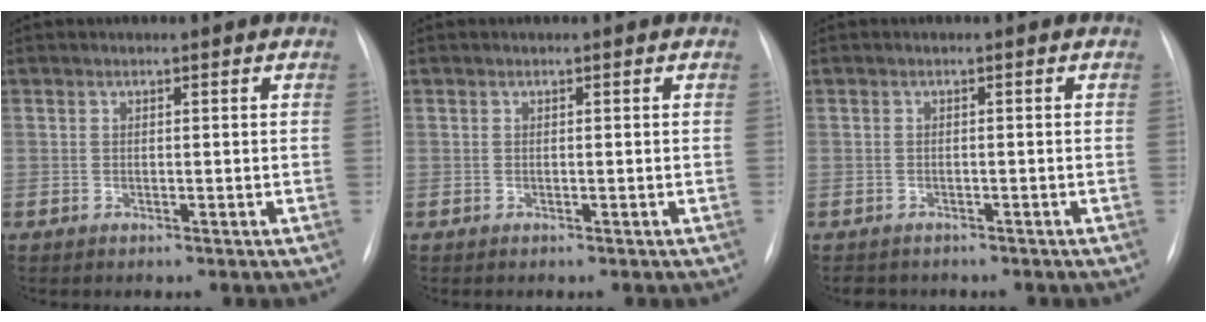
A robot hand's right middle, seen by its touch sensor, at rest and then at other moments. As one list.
[{"total": 0.0}, {"total": 2.5, "force": [-2.2, 1.2, 0.2], "torque": [-0.003, -0.001, -0.030]}]